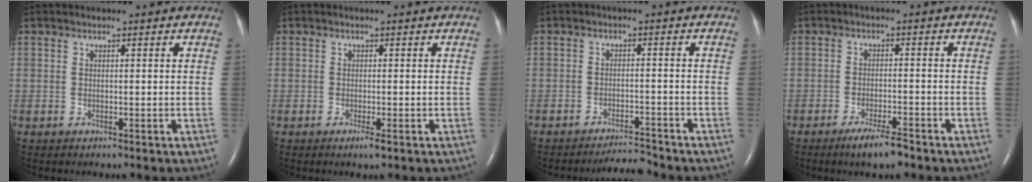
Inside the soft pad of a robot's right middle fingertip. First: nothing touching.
{"total": 1.3, "force": [-0.7, 0.1, 1.0], "torque": [-0.021, -0.003, -0.013]}
{"total": 3.5, "force": [-3.4, -0.7, 0.0], "torque": [-0.003, -0.011, -0.054]}
{"total": 4.9, "force": [-3.6, 0.5, 3.3], "torque": [-0.063, -0.008, -0.061]}